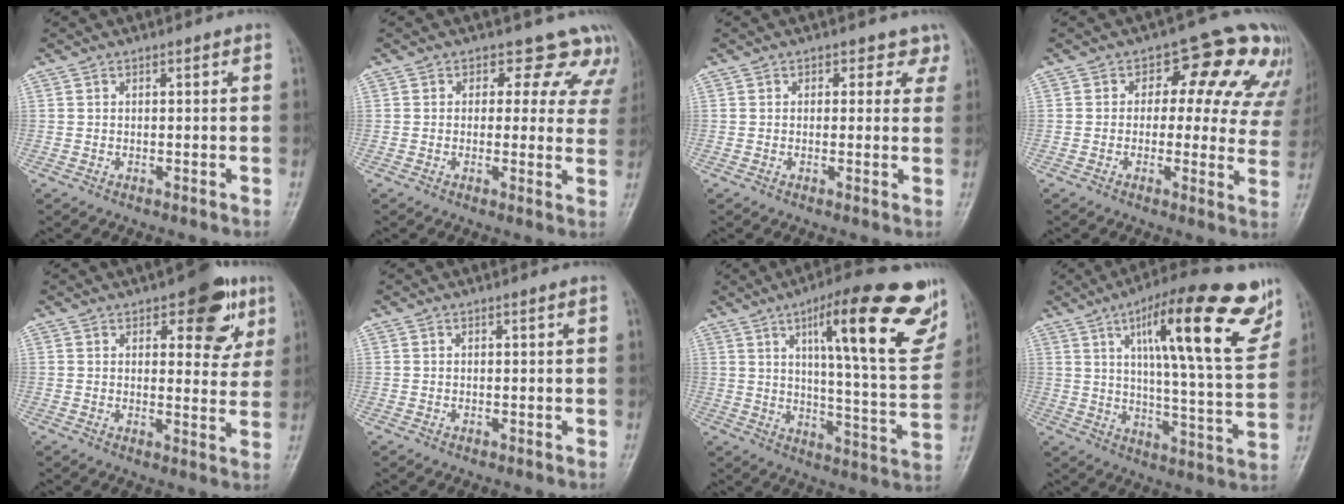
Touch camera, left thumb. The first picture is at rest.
{"total": 8.5, "force": [6.6, 5.3, 1.5], "torque": [0.041, -0.024, 0.046]}
{"total": 2.9, "force": [1.7, 2.3, 0.6], "torque": [0.029, -0.005, 0.007]}
{"total": 13.4, "force": [5.7, 8.0, 9.1], "torque": [-0.050, -0.005, 0.048]}
{"total": 10.0, "force": [5.0, 4.7, 7.2], "torque": [-0.055, -0.018, 0.059]}
{"total": 0.0}
{"total": 22.7, "force": [11.6, 4.9, 18.9], "torque": [-0.225, -0.041, 0.165]}
{"total": 22.1, "force": [11.2, 5.1, 18.4], "torque": [-0.237, -0.036, 0.166]}